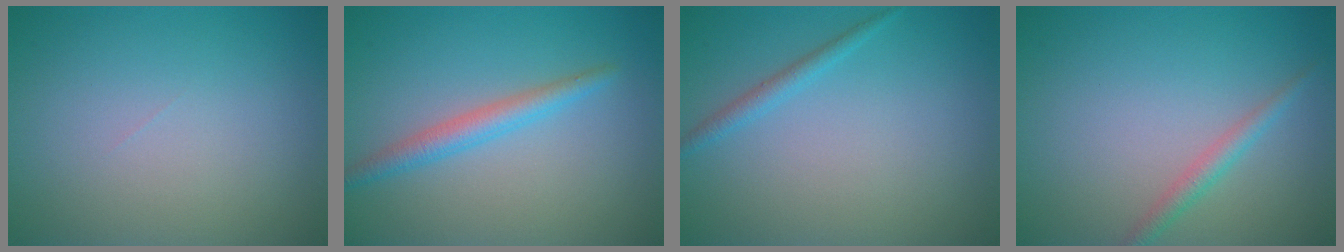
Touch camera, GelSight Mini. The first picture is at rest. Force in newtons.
{"total": 2.4, "press": 2.4, "slide": 0.1}
{"total": 1.3, "press": 1.3, "slide": 0.1}
{"total": 1.6, "press": 1.6, "slide": 0.0}